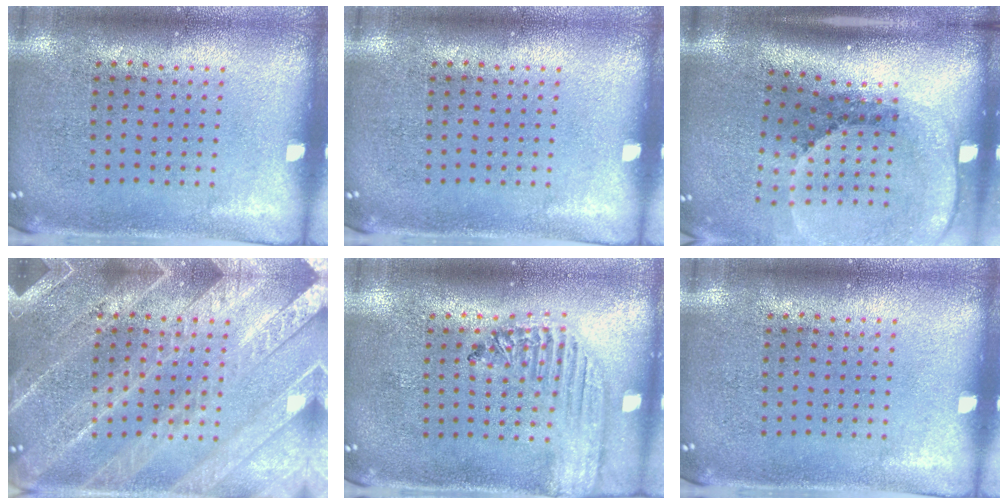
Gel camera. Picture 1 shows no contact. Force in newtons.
{"total": 0.0}
{"total": 2.7, "press": 1.9, "slide": 2.0}
{"total": 3.4, "press": 3.4, "slide": 0.4}
{"total": 1.8, "press": 1.7, "slide": 0.7}
{"total": 0.0}